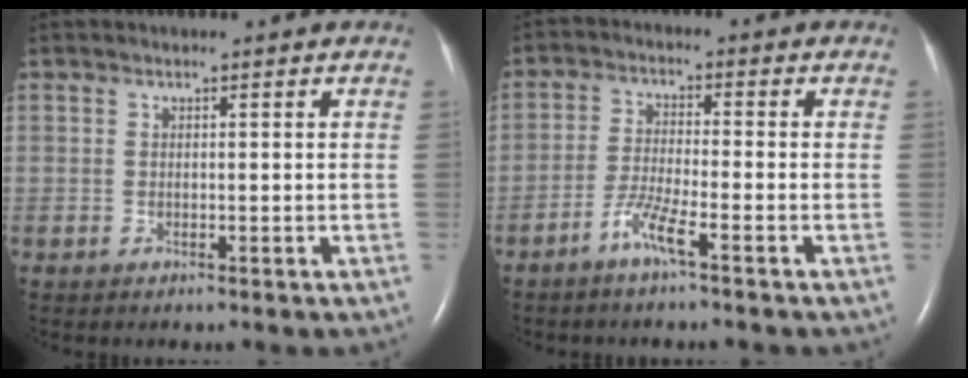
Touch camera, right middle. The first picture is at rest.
{"total": 4.6, "force": [-3.0, -0.2, 3.5], "torque": [-0.076, -0.007, -0.064]}